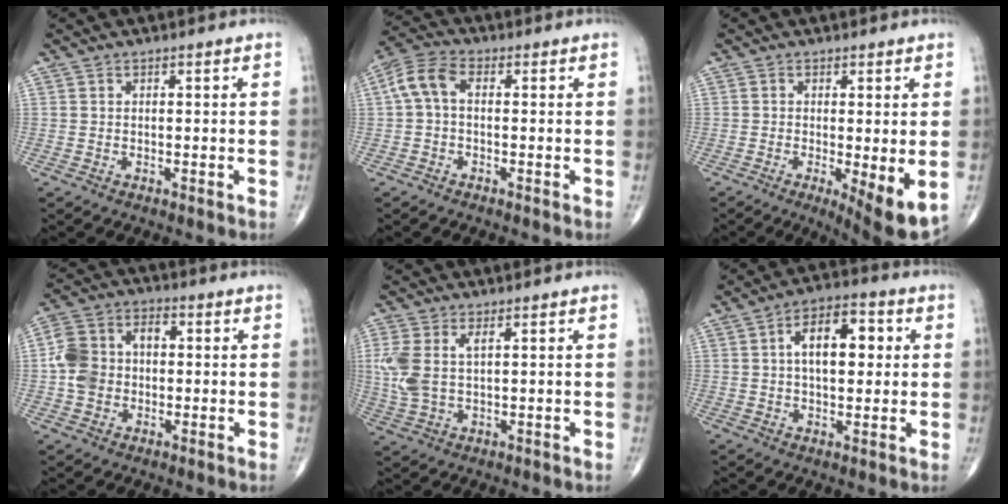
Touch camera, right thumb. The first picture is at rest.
{"total": 6.0, "force": [0.3, 3.5, 4.9], "torque": [-0.104, 0.022, -0.004]}
{"total": 8.2, "force": [-2.0, 2.0, 7.7], "torque": [-0.115, -0.023, -0.027]}
{"total": 9.9, "force": [-0.3, 7.8, 6.1], "torque": [-0.107, 0.033, -0.013]}
{"total": 7.7, "force": [1.6, 4.0, 6.4], "torque": [-0.167, 0.006, 0.040]}
{"total": 10.9, "force": [2.0, 5.8, 9.0], "torque": [-0.123, 0.017, 0.027]}